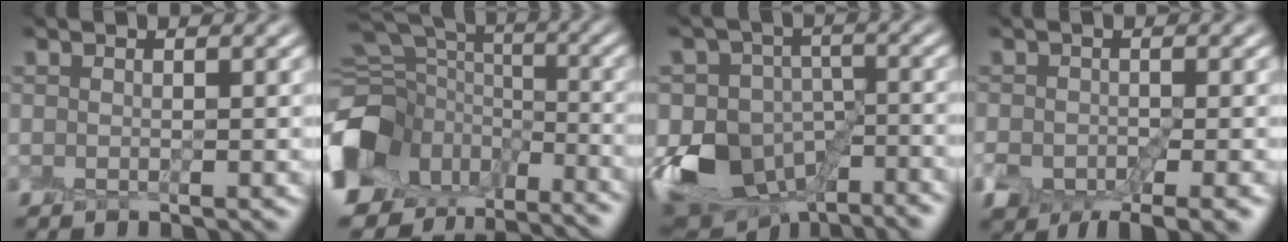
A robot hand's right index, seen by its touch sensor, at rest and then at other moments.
{"total": 16.3, "force": [-9.1, 11.3, 7.4], "torque": [-0.199, -0.011, -0.131]}
{"total": 10.9, "force": [-5.8, 7.4, 5.5], "torque": [-0.091, 0.007, -0.101]}
{"total": 6.0, "force": [-3.4, 3.0, 4.0], "torque": [-0.076, -0.019, -0.056]}